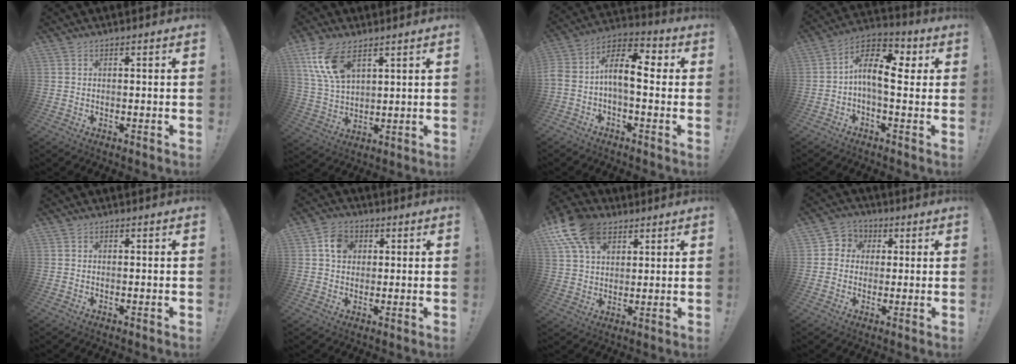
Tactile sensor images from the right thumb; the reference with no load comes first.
{"total": 12.4, "force": [6.8, 6.3, 8.2], "torque": [-0.174, -0.018, 0.130]}
{"total": 11.5, "force": [-0.1, 5.8, 9.9], "torque": [-0.198, 0.014, -0.006]}
{"total": 12.6, "force": [1.2, 6.0, 11.0], "torque": [-0.199, 0.014, 0.019]}
{"total": 0.0}
{"total": 7.1, "force": [2.1, 5.9, 3.3], "torque": [-0.050, 0.005, 0.040]}
{"total": 14.9, "force": [7.9, 9.5, 8.2], "torque": [-0.153, -0.027, 0.152]}
{"total": 5.7, "force": [-0.3, 5.5, 1.4], "torque": [-0.013, 0.009, -0.002]}